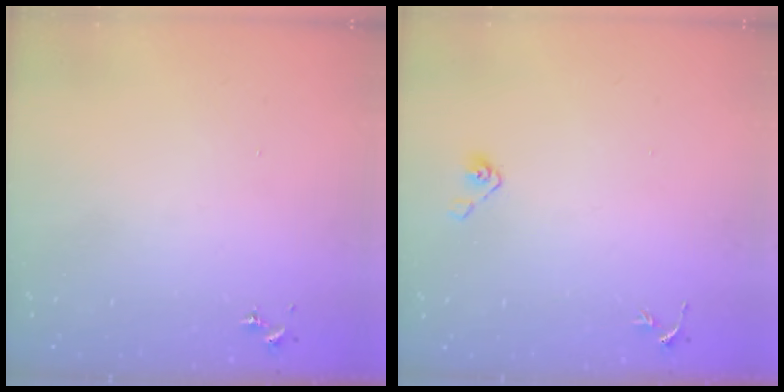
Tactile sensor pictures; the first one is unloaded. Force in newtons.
{"total": 5.0, "press": 4.4, "slide": 2.3}